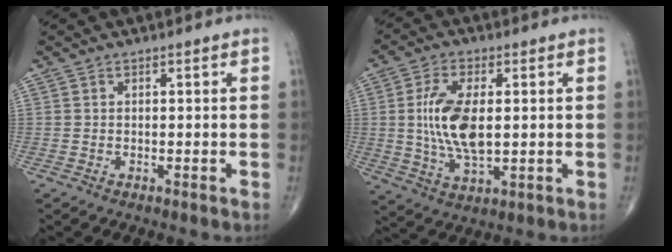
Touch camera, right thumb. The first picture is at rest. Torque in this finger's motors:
{"motor_torque": [1.83, 2.57, 1.56, 0.26, 0.17]}